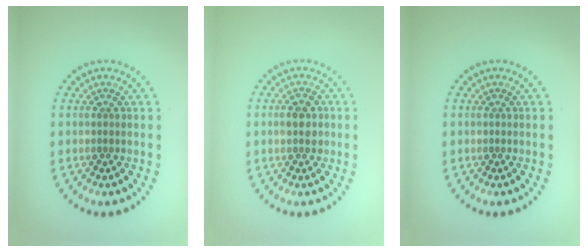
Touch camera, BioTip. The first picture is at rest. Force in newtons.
{"total": 2.1, "press": 2.1, "slide": 0.2}
{"total": 0.0}